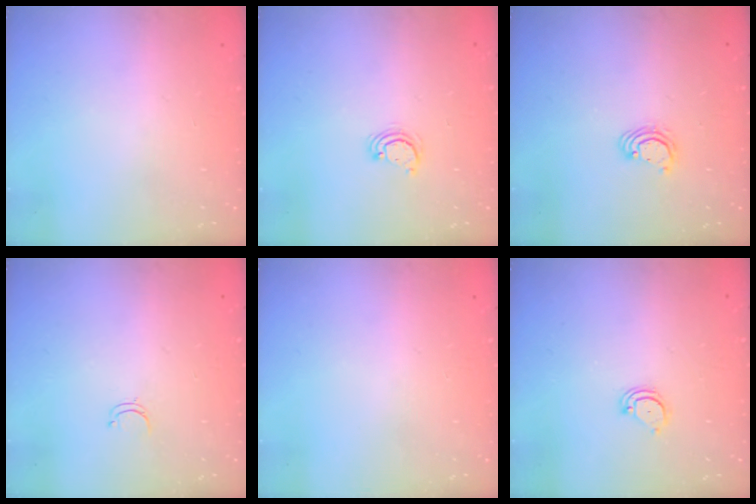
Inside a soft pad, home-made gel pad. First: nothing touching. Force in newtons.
{"total": 3.0, "press": 3.0, "slide": 0.2}
{"total": 3.3, "press": 3.3, "slide": 0.2}
{"total": 3.5, "press": 3.4, "slide": 0.4}
{"total": 0.0}
{"total": 2.4, "press": 2.4, "slide": 0.2}